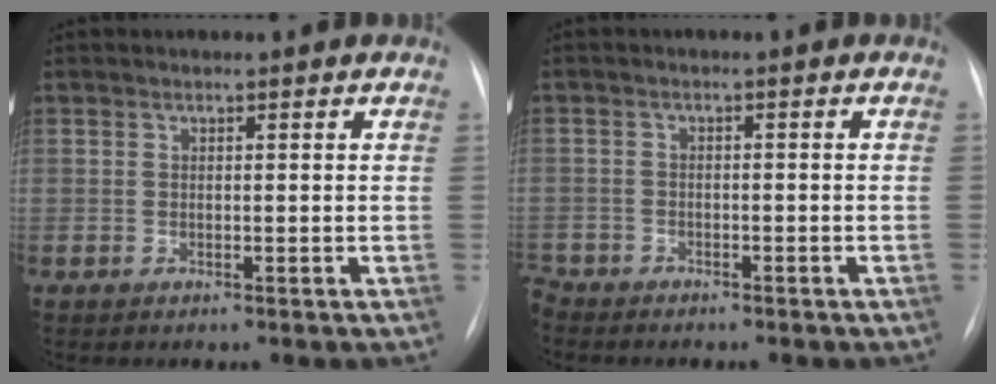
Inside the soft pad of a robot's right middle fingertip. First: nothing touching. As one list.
[{"total": 4.5, "force": [-4.0, 1.7, 1.0], "torque": [-0.014, -0.005, -0.065]}]